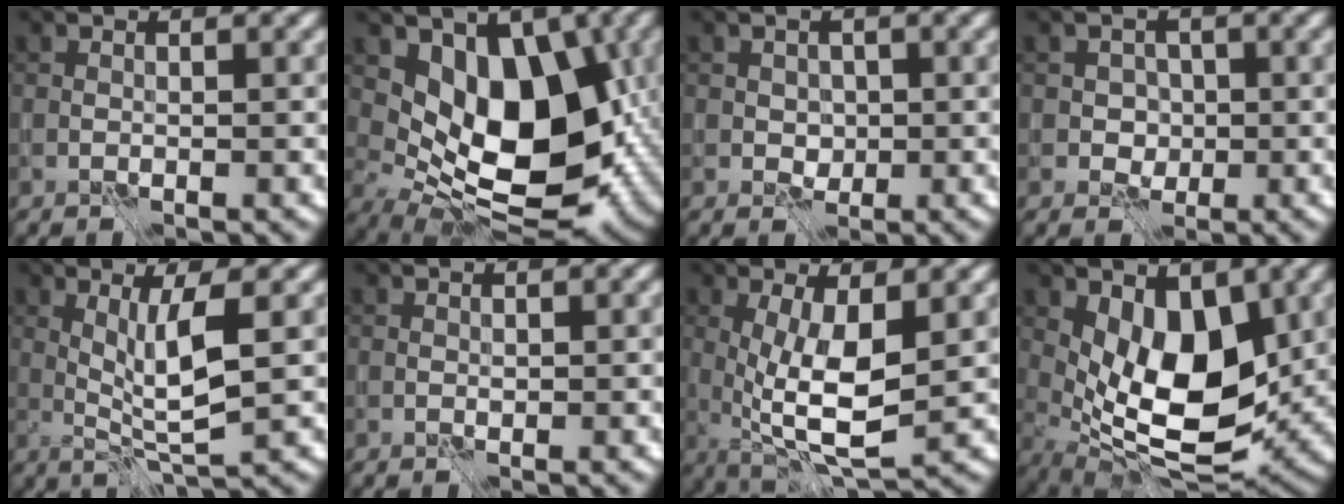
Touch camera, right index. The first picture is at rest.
{"total": 11.4, "force": [1.5, 6.9, 8.9], "torque": [-0.114, -0.022, 0.025]}
{"total": 1.9, "force": [0.0, 1.8, 0.8], "torque": [-0.012, -0.004, 0.001]}
{"total": 3.0, "force": [0.0, 2.8, 1.1], "torque": [0.002, 0.009, -0.013]}
{"total": 4.0, "force": [0.5, 0.4, 4.0], "torque": [-0.078, -0.009, 0.014]}
{"total": 0.0}
{"total": 6.5, "force": [0.1, 2.1, 6.1], "torque": [-0.116, -0.012, 0.007]}
{"total": 7.7, "force": [1.3, 4.1, 6.4], "torque": [-0.115, -0.017, 0.025]}